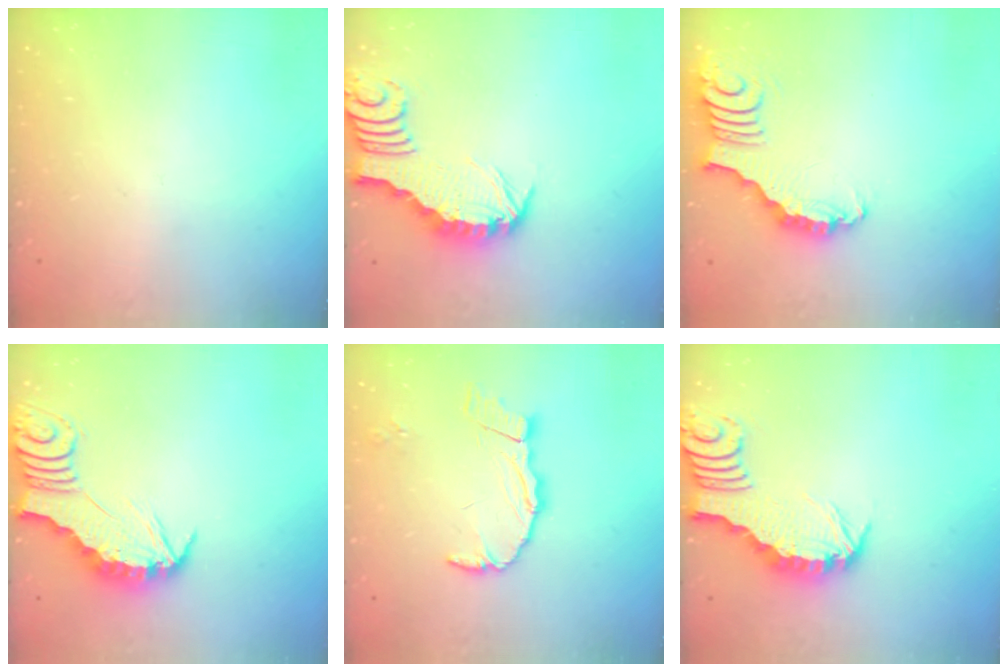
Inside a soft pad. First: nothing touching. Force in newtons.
{"total": 2.6, "press": 2.6, "slide": 0.2}
{"total": 3.5, "press": 3.4, "slide": 0.5}
{"total": 2.9, "press": 2.8, "slide": 0.3}
{"total": 8.9, "press": 8.9, "slide": 0.6}
{"total": 2.7, "press": 2.7, "slide": 0.3}